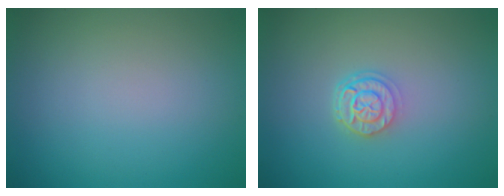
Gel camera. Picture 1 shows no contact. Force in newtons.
{"total": 2.6, "press": 2.1, "slide": 1.5}